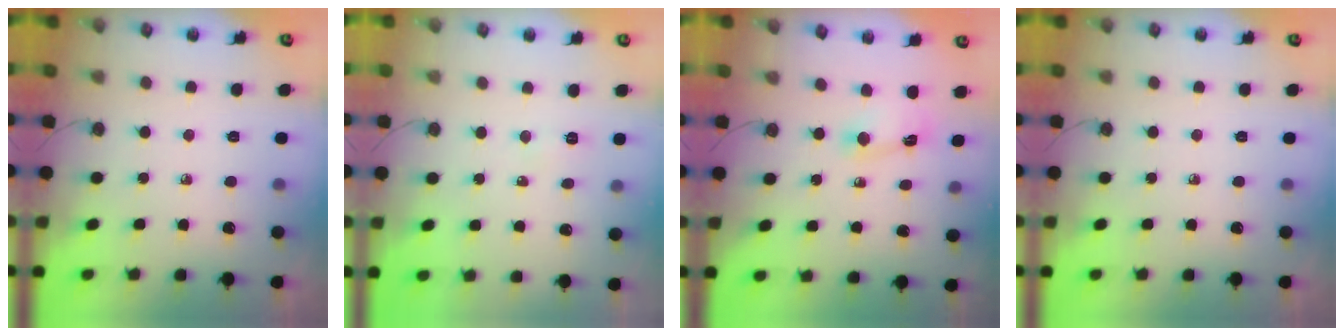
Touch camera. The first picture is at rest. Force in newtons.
{"total": 3.9, "press": 3.9, "slide": 0.2}
{"total": 3.0, "press": 3.0, "slide": 0.3}
{"total": 0.0}